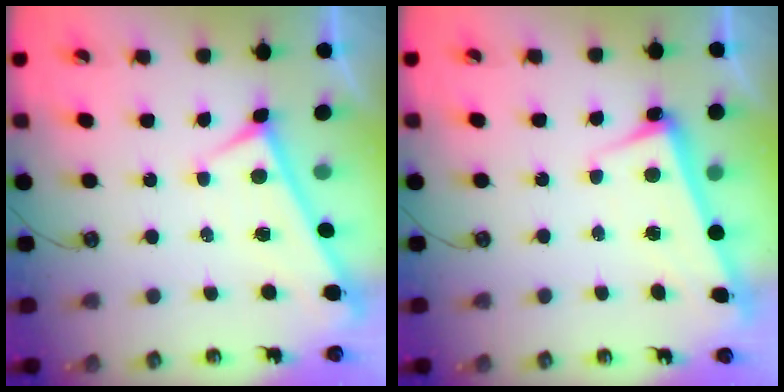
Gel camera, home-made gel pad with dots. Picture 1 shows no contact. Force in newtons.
{"total": 2.8, "press": 2.6, "slide": 1.0}